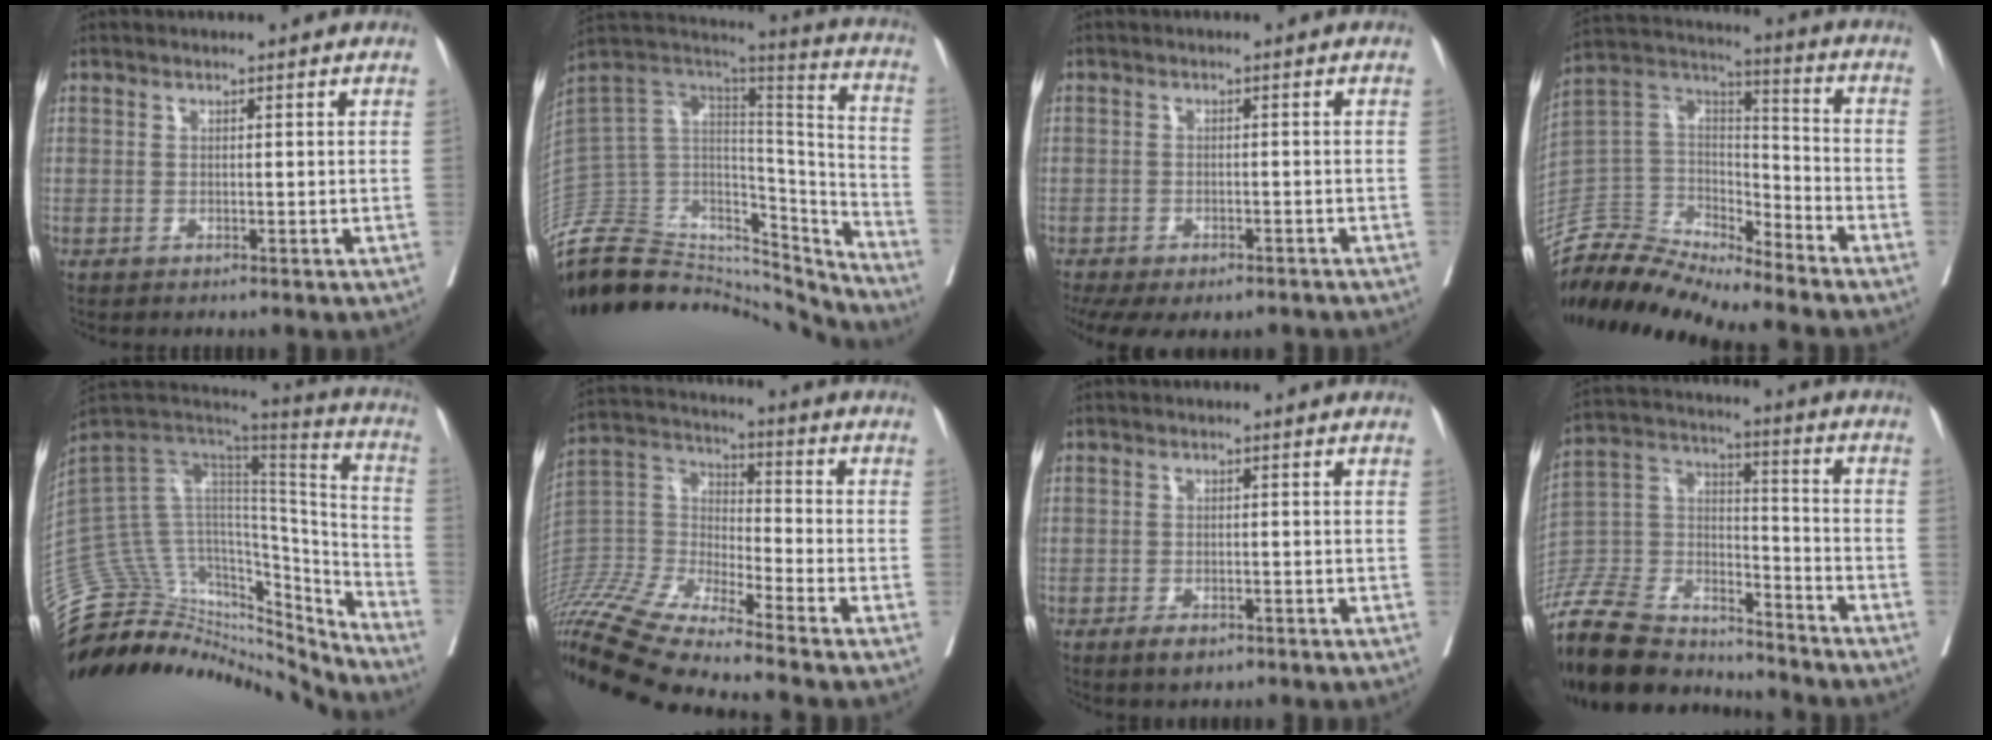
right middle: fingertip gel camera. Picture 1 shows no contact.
{"total": 36.2, "force": [-32.3, 10.6, 12.2], "torque": [-0.235, 0.001, -0.485]}
{"total": 11.6, "force": [-8.1, 6.0, 5.8], "torque": [-0.130, -0.012, -0.105]}
{"total": 17.4, "force": [-16.6, 2.7, 4.3], "torque": [-0.078, 0.044, -0.306]}
{"total": 34.7, "force": [-32.0, 8.6, 10.1], "torque": [-0.166, 0.022, -0.471]}
{"total": 18.8, "force": [-16.6, 0.1, 8.9], "torque": [-0.204, -0.003, -0.322]}
{"total": 2.5, "force": [-1.5, 1.1, 1.7], "torque": [-0.033, -0.004, -0.018]}
{"total": 24.9, "force": [-22.0, 7.2, 9.2], "torque": [-0.246, -0.011, -0.379]}